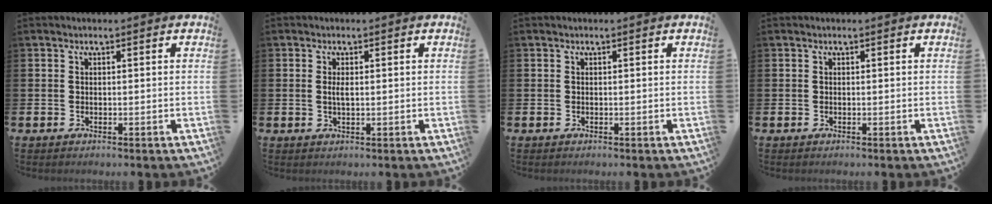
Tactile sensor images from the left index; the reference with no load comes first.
{"total": 1.4, "force": [0.3, 0.5, 1.3], "torque": [-0.025, 0.004, 0.002]}
{"total": 0.0}
{"total": 0.0}